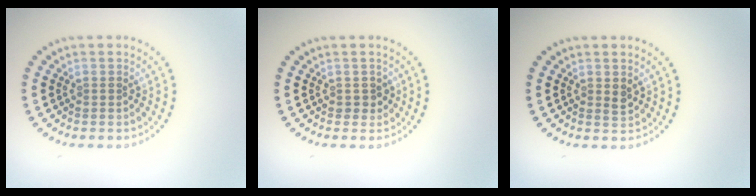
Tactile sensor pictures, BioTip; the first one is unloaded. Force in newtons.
{"total": 1.1, "press": 1.0, "slide": 0.3}
{"total": 1.1, "press": 1.1, "slide": 0.2}